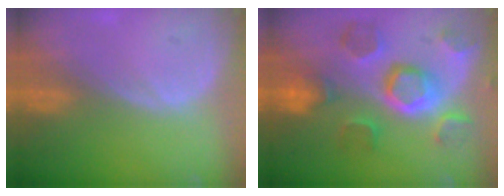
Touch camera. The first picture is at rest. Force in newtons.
{"total": 10.9, "press": 9.7, "slide": 4.9}